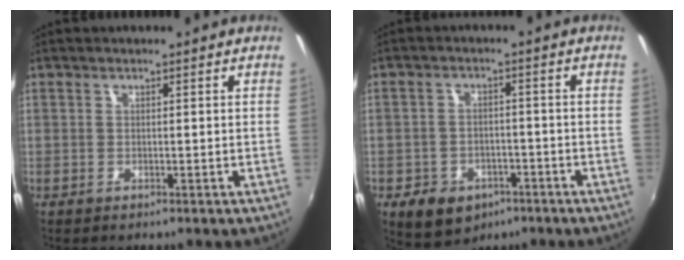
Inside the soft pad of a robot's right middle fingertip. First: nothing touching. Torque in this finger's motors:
{"motor_torque": [0.15, -0.47, 0.06, 0.03]}